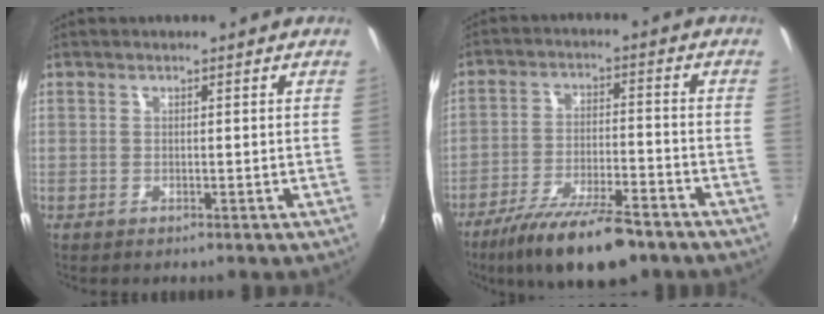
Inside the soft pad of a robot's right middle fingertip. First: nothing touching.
{"total": 15.0, "force": [-11.3, 3.9, 9.1], "torque": [-0.183, -0.023, -0.185]}